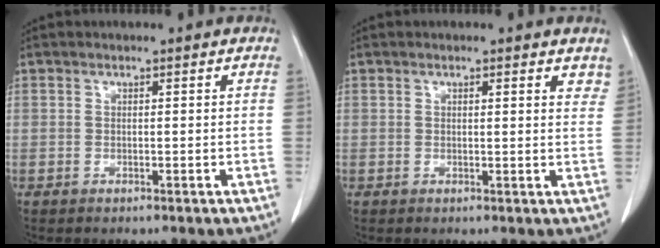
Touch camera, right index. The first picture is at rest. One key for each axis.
{"total": 3.3, "fx": 2.6, "fy": 1.0, "fz": 1.8, "tx": -0.013, "ty": -0.005, "tz": 0.019}